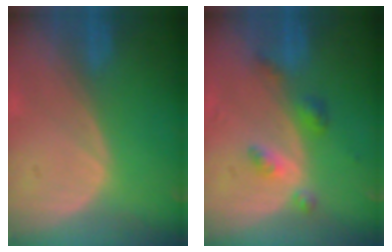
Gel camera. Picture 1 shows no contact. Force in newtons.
{"total": 4.2, "press": 3.9, "slide": 1.6}